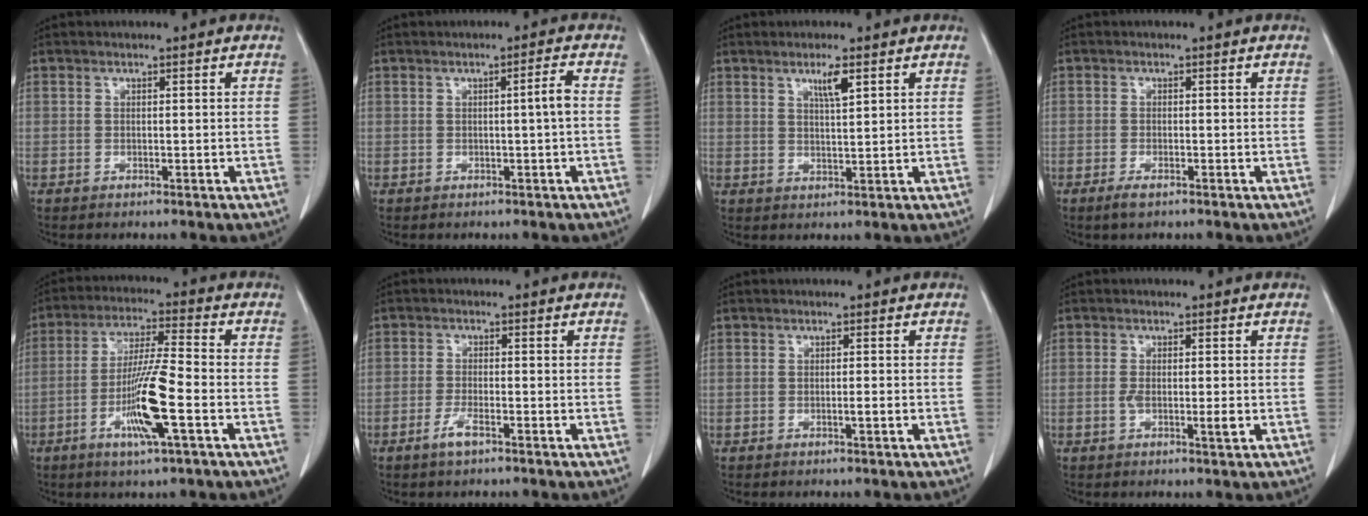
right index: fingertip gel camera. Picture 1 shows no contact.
{"total": 2.1, "force": [-0.2, -0.4, 2.1], "torque": [-0.030, 0.001, -0.002]}
{"total": 3.4, "force": [1.9, 0.2, 2.8], "torque": [-0.050, -0.003, 0.035]}
{"total": 1.8, "force": [-1.2, 0.4, 1.2], "torque": [-0.027, -0.003, -0.022]}
{"total": 11.3, "force": [-3.7, 0.2, 10.6], "torque": [-0.206, -0.011, -0.072]}
{"total": 2.8, "force": [-1.9, 0.5, 2.1], "torque": [-0.045, -0.002, -0.037]}
{"total": 1.1, "force": [-0.4, -0.1, 1.0], "torque": [-0.017, -0.001, -0.005]}
{"total": 3.0, "force": [-0.7, 0.5, 2.9], "torque": [-0.053, -0.004, -0.010]}